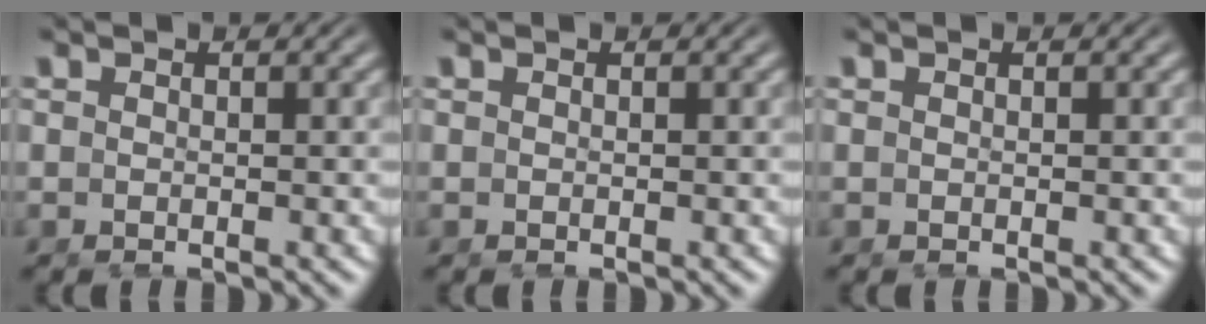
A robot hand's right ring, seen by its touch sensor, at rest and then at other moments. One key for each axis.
{"total": 0.0}
{"total": 0.0}